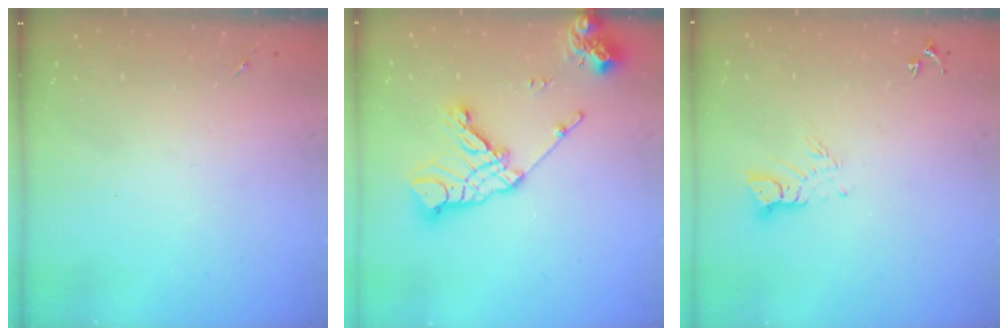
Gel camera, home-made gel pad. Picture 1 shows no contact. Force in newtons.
{"total": 16.5, "press": 16.4, "slide": 2.2}
{"total": 5.7, "press": 5.7, "slide": 0.5}